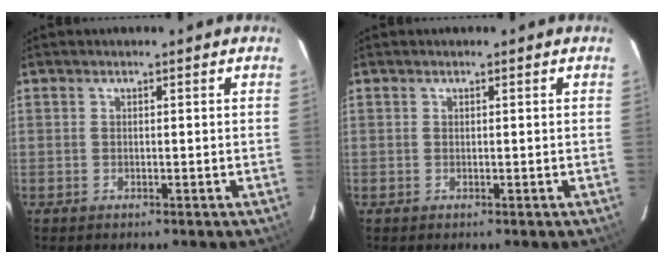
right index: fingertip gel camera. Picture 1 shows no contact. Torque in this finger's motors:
{"motor_torque": [0.16, 0.11, 0.06, -0.01]}